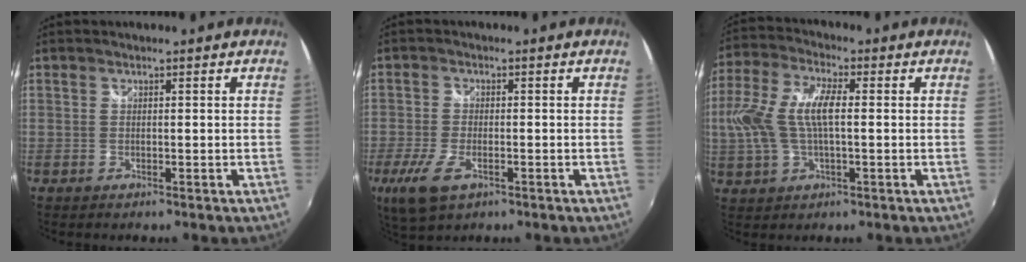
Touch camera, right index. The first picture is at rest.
{"total": 7.9, "force": [-3.9, 3.7, 5.8], "torque": [-0.140, -0.022, -0.070]}
{"total": 11.8, "force": [0.1, 5.0, 10.6], "torque": [-0.225, 0.011, 0.001]}